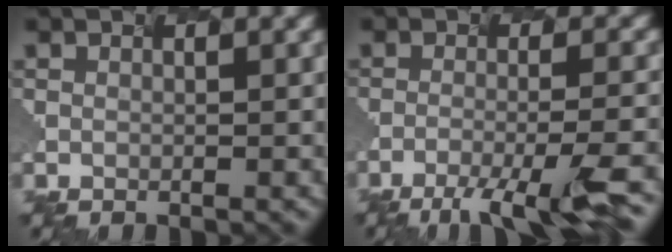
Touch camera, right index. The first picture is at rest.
{"total": 8.3, "force": [-5.4, 1.3, 6.2], "torque": [-0.087, 0.000, -0.077]}